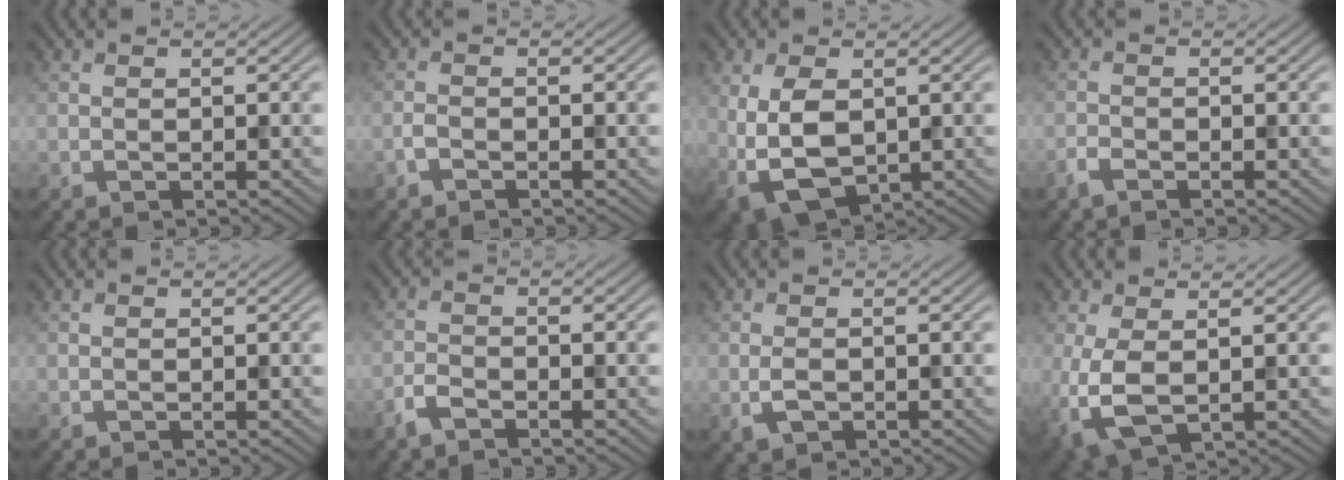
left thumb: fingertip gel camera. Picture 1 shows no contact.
{"total": 1.2, "force": [-0.9, 0.4, 0.6], "torque": [-0.013, 0.002, -0.022]}
{"total": 8.9, "force": [-0.2, 5.5, 6.9], "torque": [-0.172, -0.015, 0.001]}
{"total": 1.5, "force": [-1.2, 0.5, 0.8], "torque": [-0.021, -0.001, -0.030]}
{"total": 0.0}
{"total": 2.3, "force": [-1.8, 0.7, 1.3], "torque": [-0.031, 0.000, -0.045]}
{"total": 1.9, "force": [-0.6, 1.0, 1.5], "torque": [-0.036, -0.004, -0.010]}
{"total": 5.2, "force": [-0.6, 2.7, 4.4], "torque": [-0.116, -0.005, -0.011]}